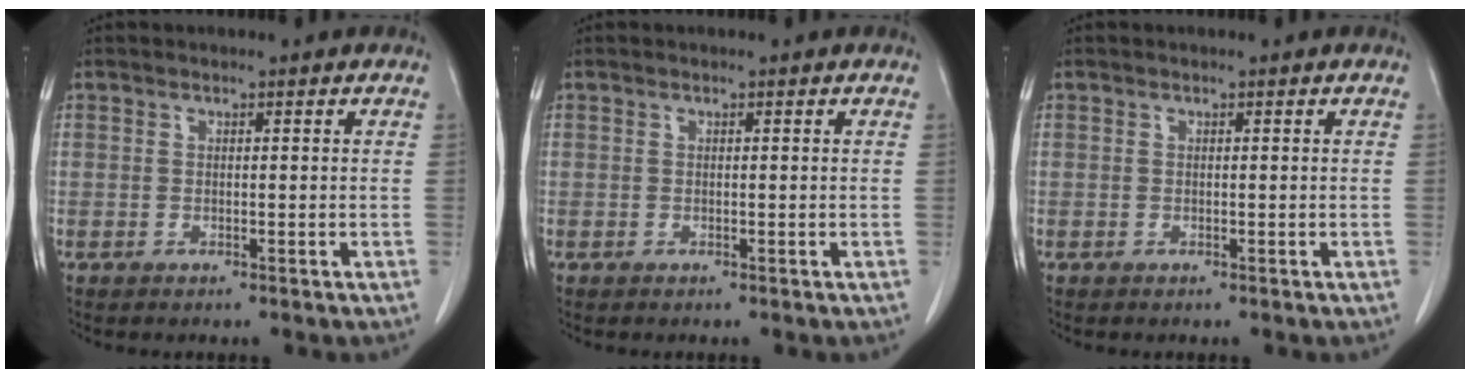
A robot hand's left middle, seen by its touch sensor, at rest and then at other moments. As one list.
[{"total": 0.0}, {"total": 0.0}]